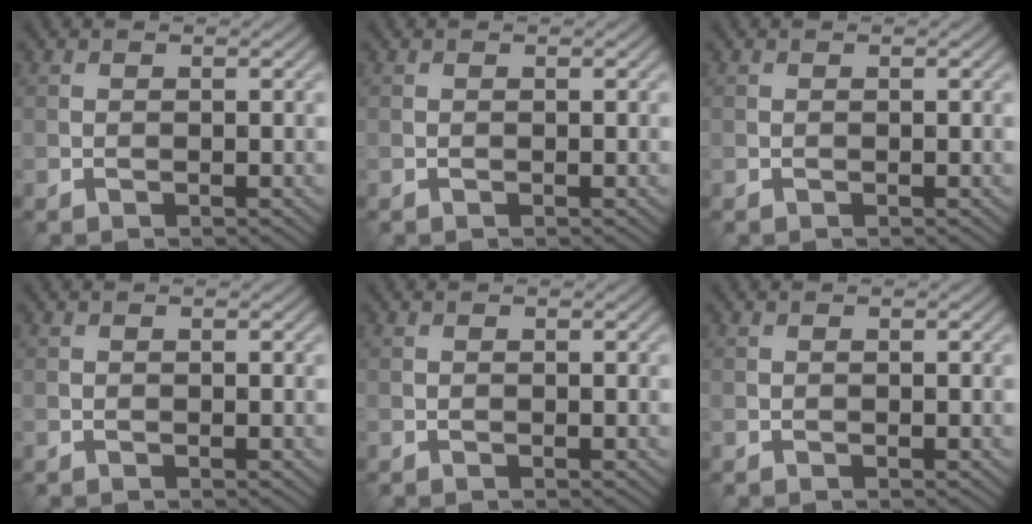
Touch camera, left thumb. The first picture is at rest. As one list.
[{"total": 0.0}, {"total": 0.0}, {"total": 0.0}, {"total": 0.0}, {"total": 0.0}]